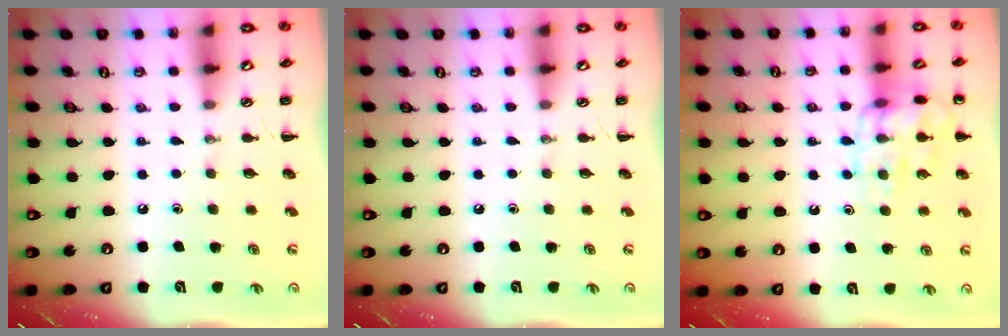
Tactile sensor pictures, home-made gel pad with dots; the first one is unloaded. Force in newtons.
{"total": 0.0}
{"total": 14.4, "press": 14.3, "slide": 1.4}